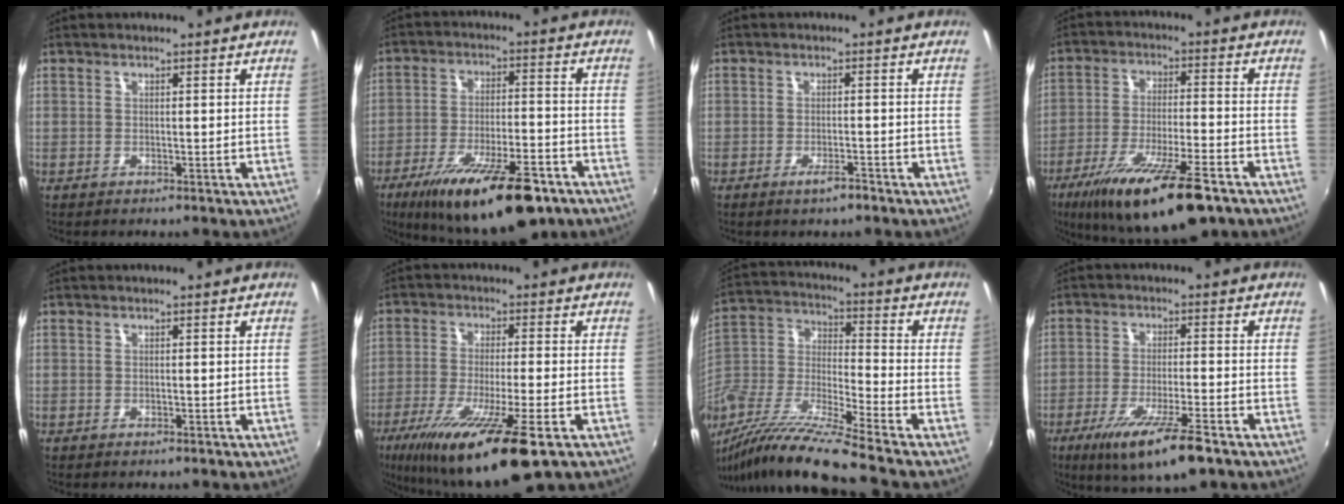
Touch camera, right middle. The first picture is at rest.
{"total": 20.3, "force": [-13.0, 6.3, 14.2], "torque": [-0.245, -0.036, -0.193]}
{"total": 2.5, "force": [-1.8, 0.5, 1.7], "torque": [-0.035, -0.004, -0.030]}
{"total": 19.1, "force": [-12.2, 4.6, 14.0], "torque": [-0.254, -0.043, -0.198]}
{"total": 0.6, "force": [-0.4, 0.3, 0.3], "torque": [-0.004, -0.003, -0.008]}
{"total": 17.6, "force": [-10.5, 2.0, 14.0], "torque": [-0.266, -0.058, -0.177]}
{"total": 17.3, "force": [-13.1, 0.2, 11.2], "torque": [-0.218, -0.027, -0.260]}
{"total": 12.0, "force": [-7.4, 2.0, 9.3], "torque": [-0.180, -0.032, -0.126]}